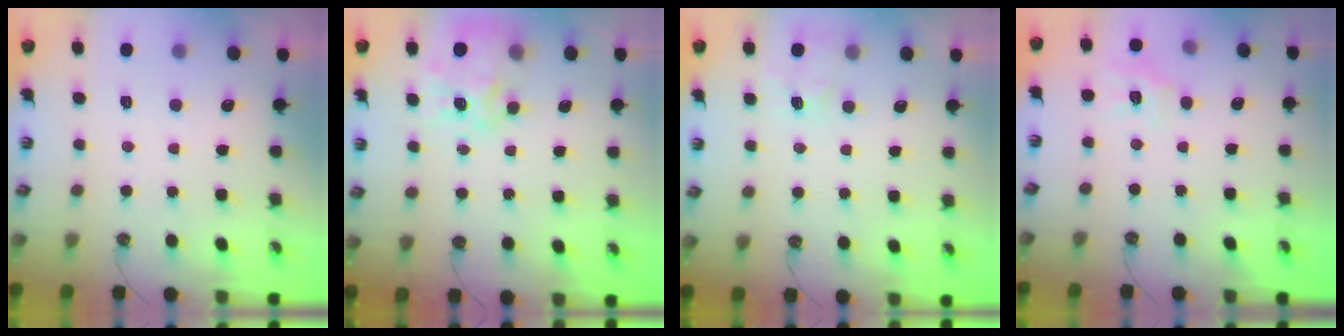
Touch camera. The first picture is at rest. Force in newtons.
{"total": 13.8, "press": 13.7, "slide": 1.4}
{"total": 4.9, "press": 4.8, "slide": 0.5}
{"total": 7.7, "press": 7.7, "slide": 0.5}